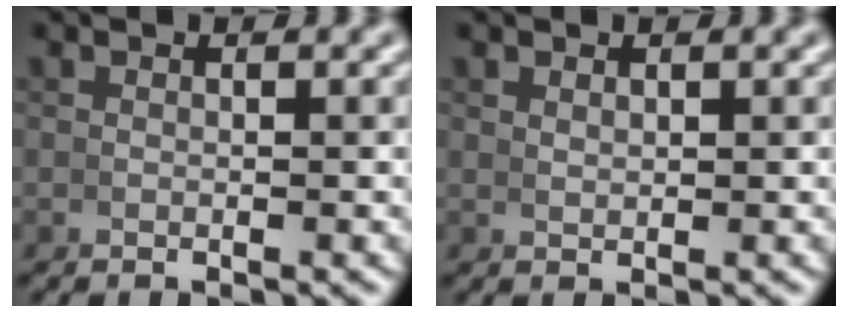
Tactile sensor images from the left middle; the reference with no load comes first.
{"total": 0.7, "force": [0.7, 0.0, 0.3], "torque": [-0.003, -0.001, 0.019]}